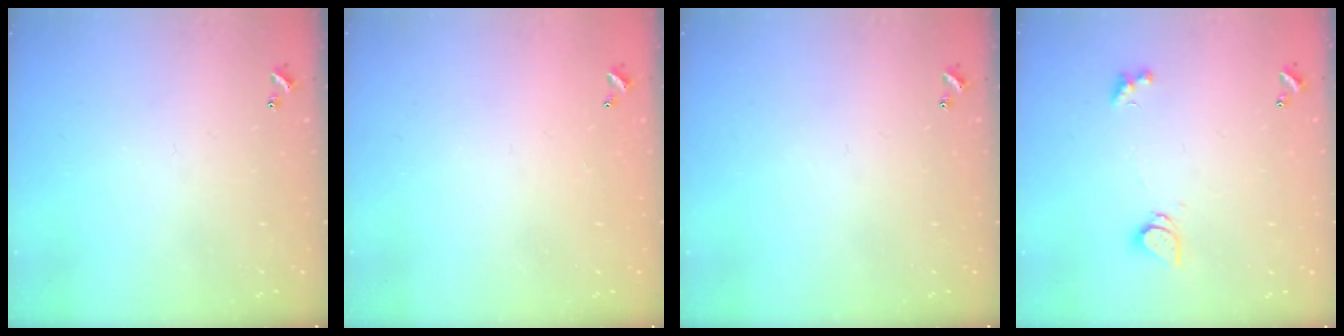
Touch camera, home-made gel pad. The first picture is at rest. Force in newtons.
{"total": 2.8, "press": 2.8, "slide": 0.1}
{"total": 0.0}
{"total": 1.6, "press": 1.6, "slide": 0.2}